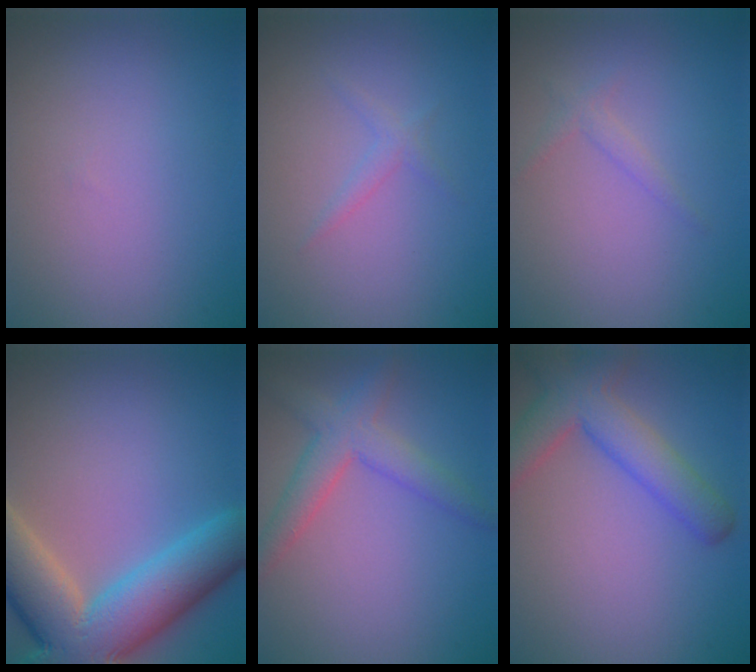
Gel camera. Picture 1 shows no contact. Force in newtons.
{"total": 1.1, "press": 1.1, "slide": 0.0}
{"total": 1.1, "press": 1.1, "slide": 0.1}
{"total": 11.9, "press": 11.9, "slide": 0.9}
{"total": 3.8, "press": 3.8, "slide": 0.2}
{"total": 5.4, "press": 5.3, "slide": 0.3}